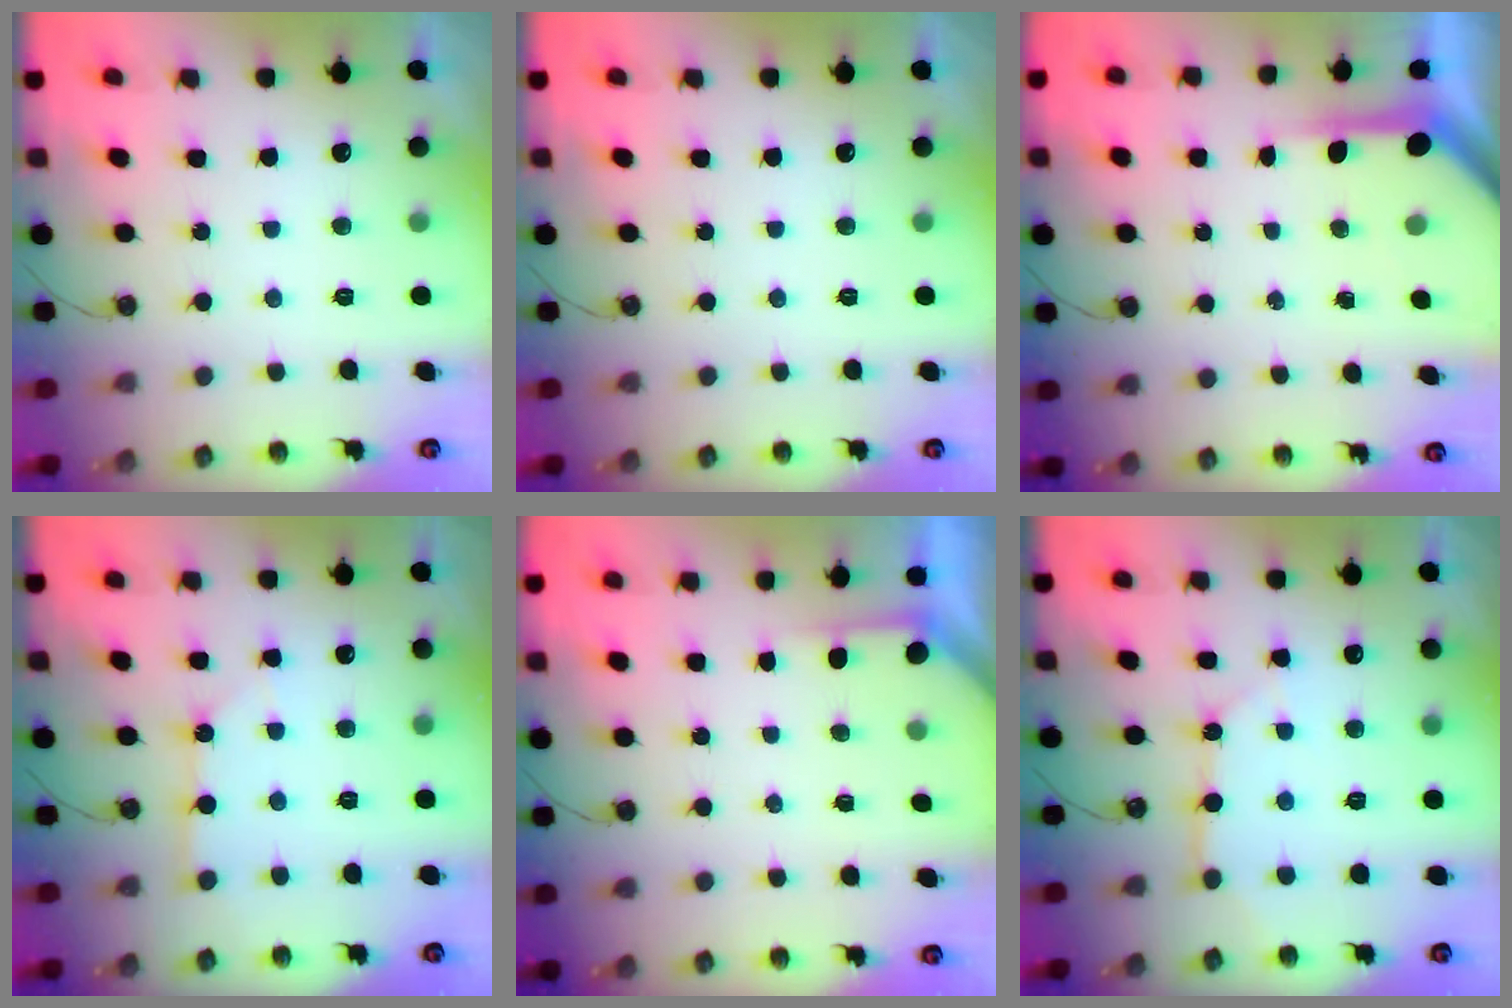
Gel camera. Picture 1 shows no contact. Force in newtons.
{"total": 0.0}
{"total": 5.7, "press": 5.7, "slide": 0.4}
{"total": 2.2, "press": 2.2, "slide": 0.4}
{"total": 1.7, "press": 1.7, "slide": 0.2}
{"total": 6.8, "press": 6.8, "slide": 0.7}